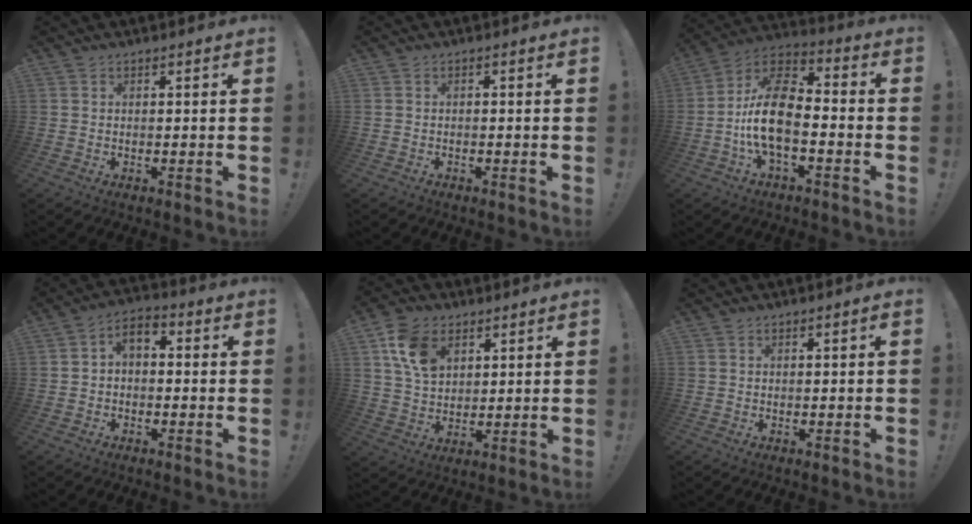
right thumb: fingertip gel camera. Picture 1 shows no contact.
{"total": 0.9, "force": [-0.8, 0.4, 0.1], "torque": [-0.008, 0.003, -0.013]}
{"total": 15.7, "force": [-3.9, 8.2, 12.8], "torque": [-0.254, 0.029, -0.062]}
{"total": 4.2, "force": [-1.0, 3.0, 2.9], "torque": [-0.051, 0.010, -0.015]}
{"total": 11.6, "force": [5.3, 8.0, 6.4], "torque": [-0.101, -0.012, 0.105]}
{"total": 0.5, "force": [0.1, 0.0, 0.5], "torque": [-0.005, -0.002, 0.000]}